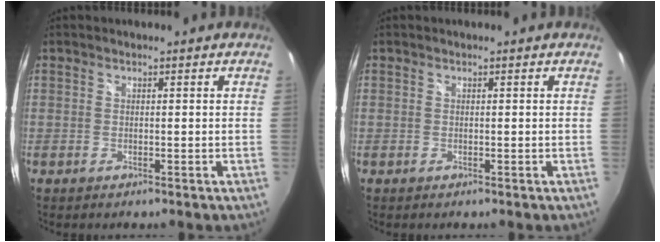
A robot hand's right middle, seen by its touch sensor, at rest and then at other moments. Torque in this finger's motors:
{"motor_torque": [-0.07, -0.07, 0.00, 0.00]}